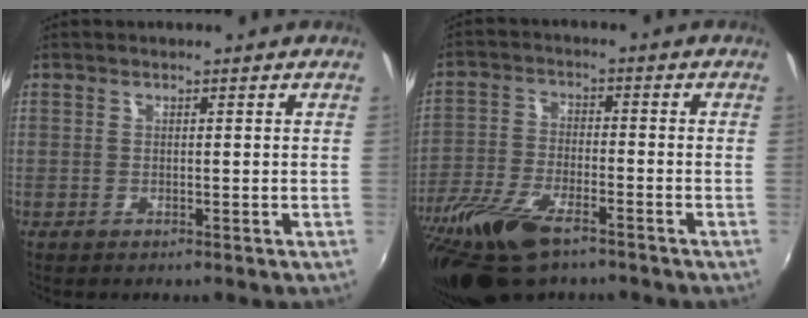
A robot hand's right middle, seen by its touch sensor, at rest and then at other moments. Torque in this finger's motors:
{"motor_torque": [1.12, -1.03, 0.56, 0.21]}